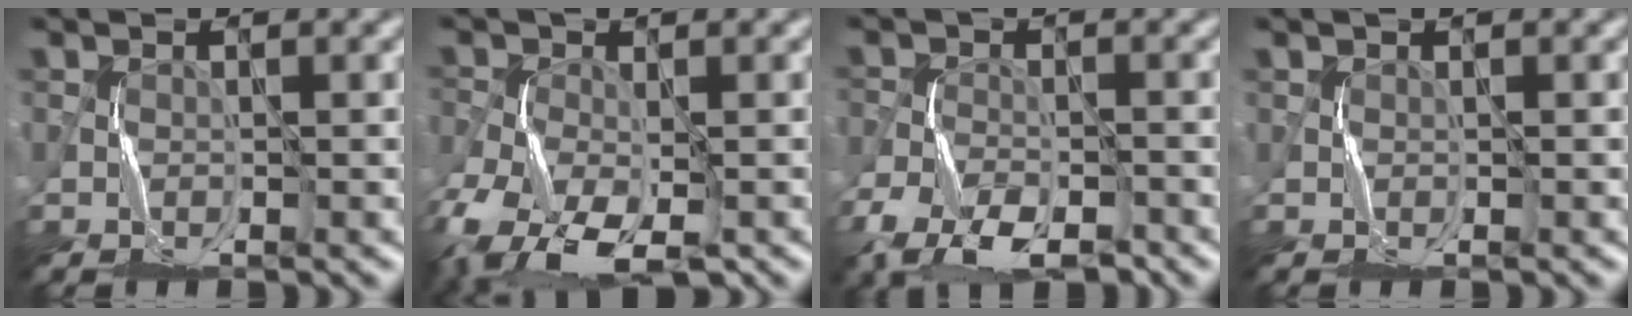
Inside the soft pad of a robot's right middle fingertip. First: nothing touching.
{"total": 9.8, "force": [-5.4, 5.0, 6.4], "torque": [-0.137, -0.038, -0.098]}
{"total": 7.6, "force": [-5.5, 3.4, 4.1], "torque": [-0.079, -0.017, -0.101]}
{"total": 0.0}